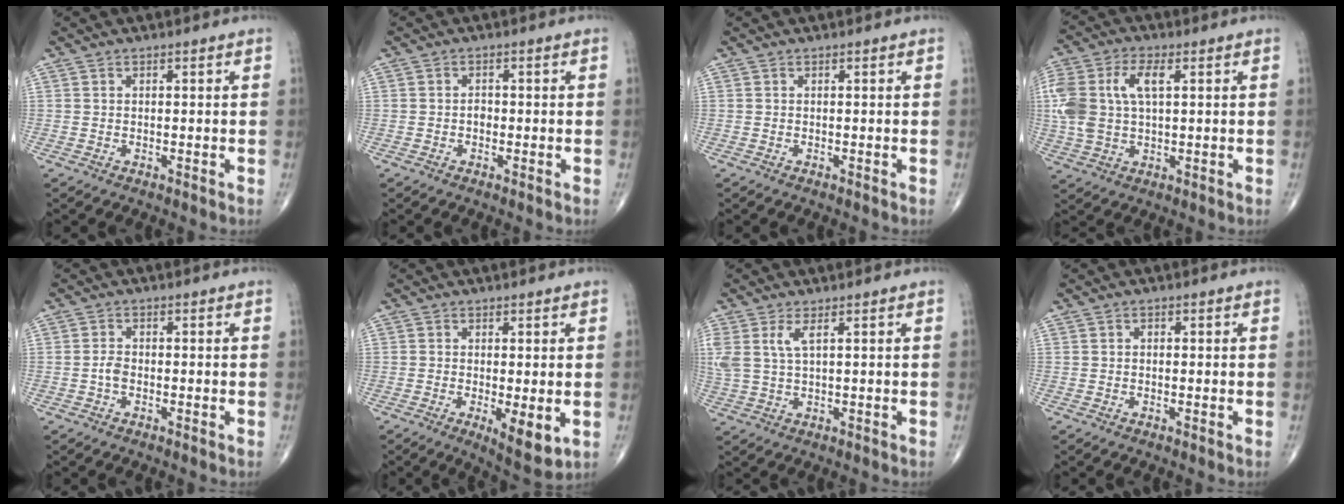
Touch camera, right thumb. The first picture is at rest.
{"total": 1.3, "force": [-0.4, 1.0, 0.8], "torque": [-0.007, 0.004, -0.009]}
{"total": 0.0}
{"total": 13.0, "force": [2.5, 7.1, 10.6], "torque": [-0.249, 0.017, 0.052]}
{"total": 1.8, "force": [-0.6, 1.1, 1.3], "torque": [-0.024, 0.005, -0.014]}
{"total": 6.8, "force": [-1.5, 2.2, 6.2], "torque": [-0.095, -0.021, -0.019]}
{"total": 5.1, "force": [2.0, 1.8, 4.3], "torque": [-0.115, 0.000, 0.050]}
{"total": 0.6, "force": [0.1, 0.5, 0.4], "torque": [-0.003, 0.001, 0.001]}